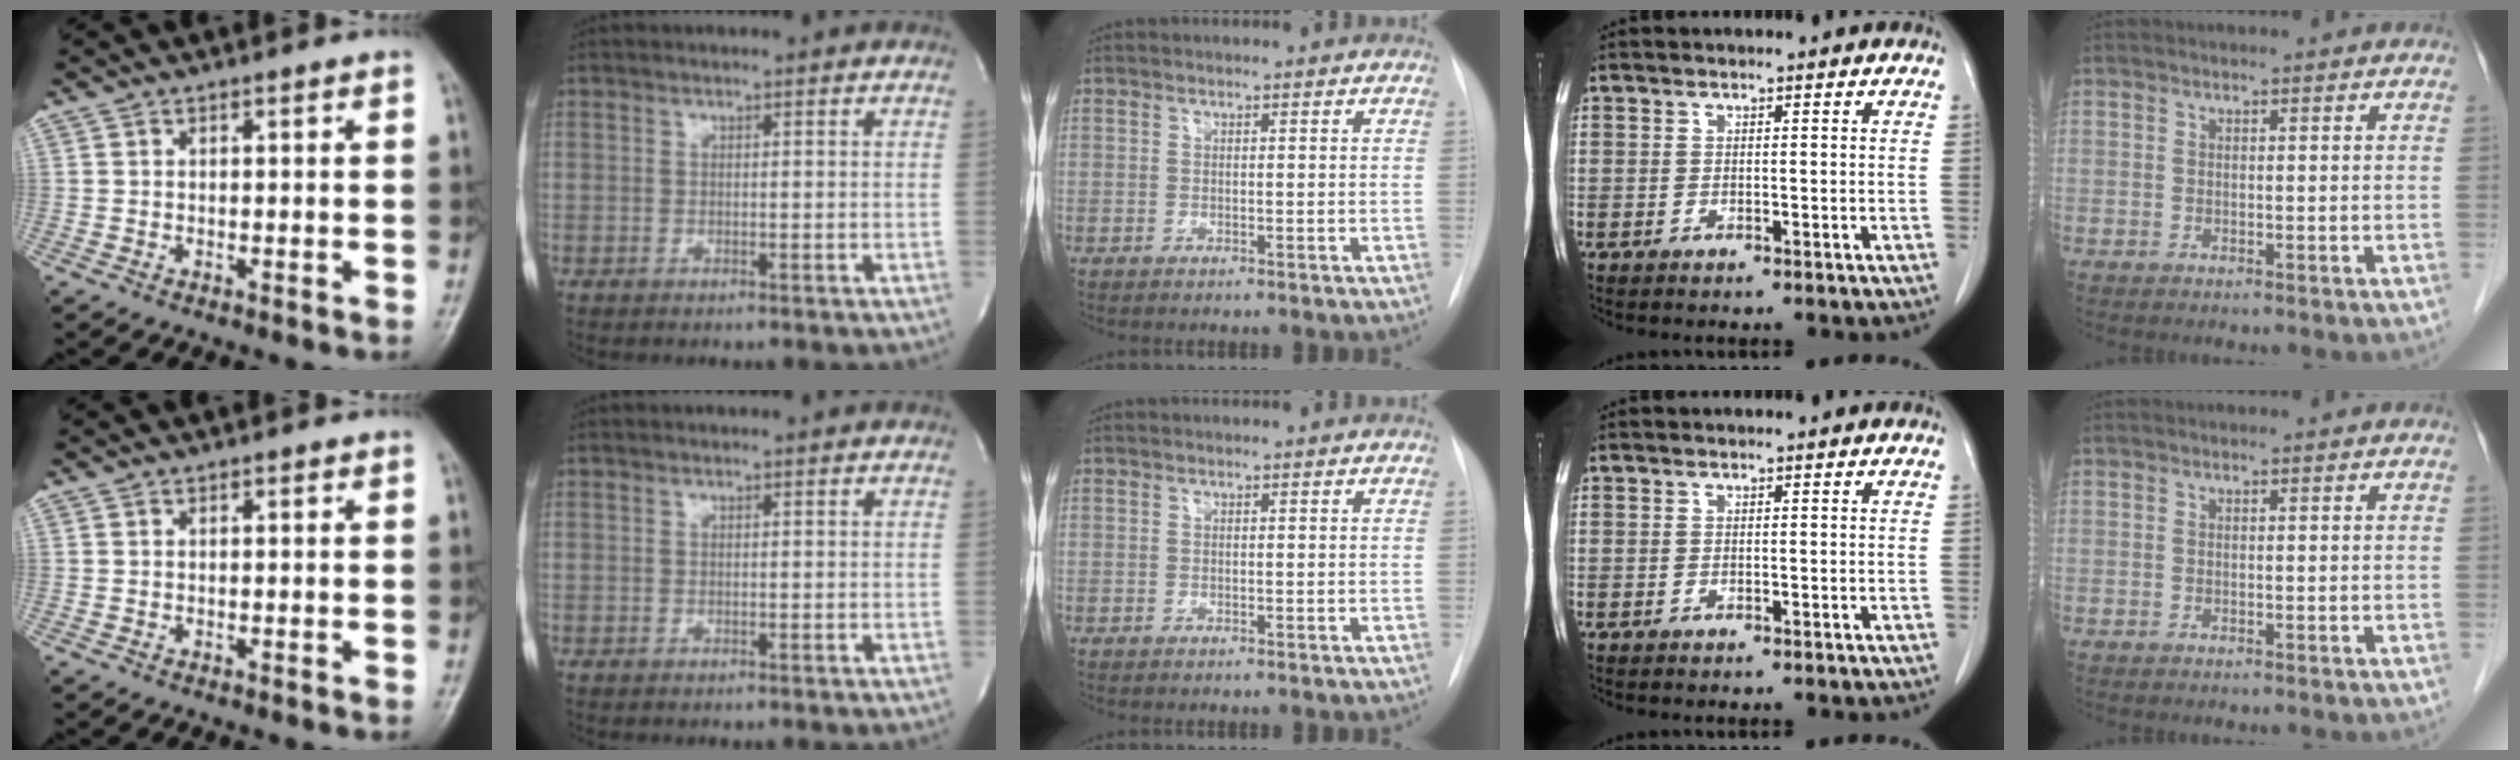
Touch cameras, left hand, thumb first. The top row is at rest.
{}